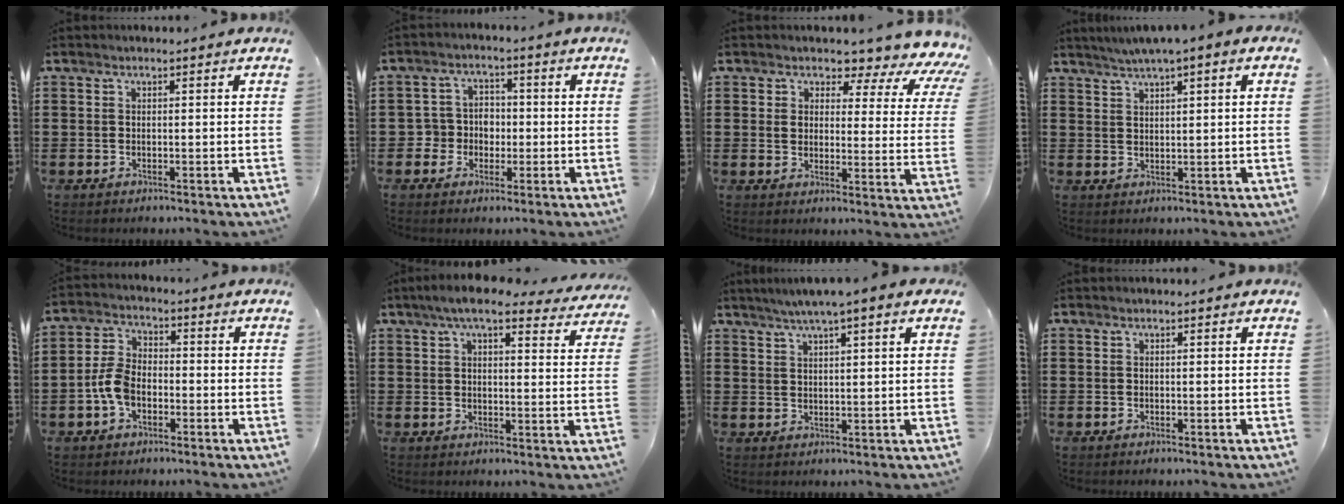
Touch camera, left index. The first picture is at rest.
{"total": 4.4, "force": [-1.1, 4.1, 1.1], "torque": [-0.037, 0.011, -0.025]}
{"total": 3.8, "force": [2.7, 2.1, 1.6], "torque": [-0.043, -0.027, 0.034]}
{"total": 2.1, "force": [1.5, -0.1, 1.5], "torque": [-0.031, 0.001, 0.027]}
{"total": 5.7, "force": [-1.9, 3.6, 3.9], "torque": [-0.105, 0.002, -0.044]}
{"total": 7.2, "force": [5.9, 0.9, 4.0], "torque": [-0.086, -0.013, 0.105]}
{"total": 3.8, "force": [2.8, -0.2, 2.5], "torque": [-0.054, -0.003, 0.049]}
{"total": 0.0}